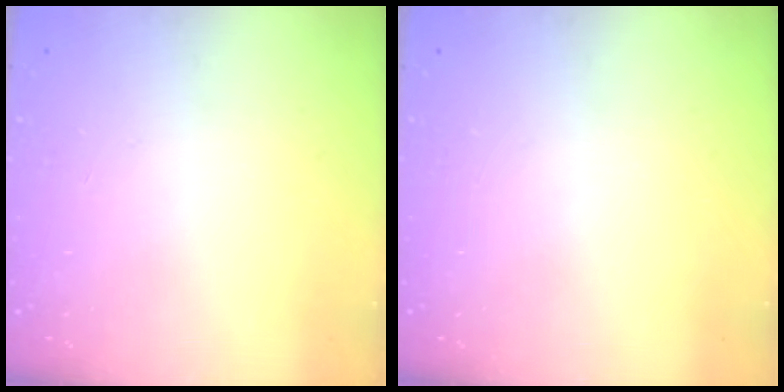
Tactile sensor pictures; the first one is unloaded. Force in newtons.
{"total": 0.0}